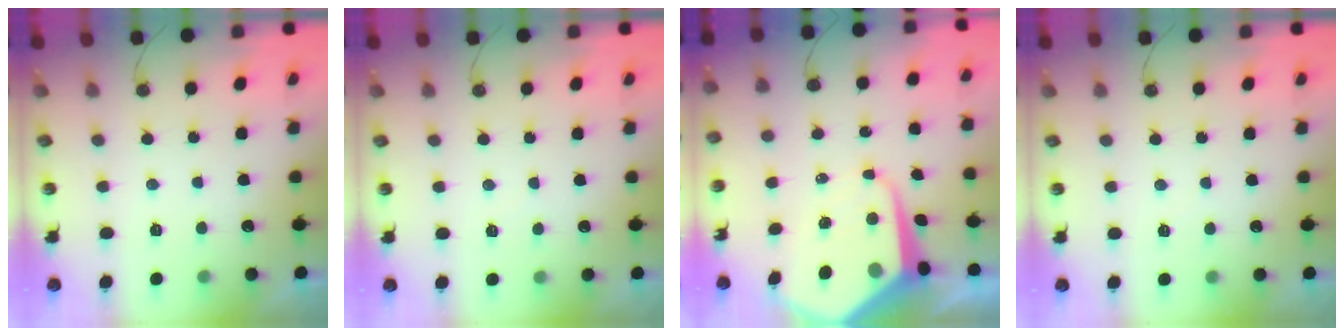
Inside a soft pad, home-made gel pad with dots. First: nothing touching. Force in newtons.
{"total": 2.6, "press": 2.6, "slide": 0.4}
{"total": 10.9, "press": 10.8, "slide": 0.8}
{"total": 2.9, "press": 2.9, "slide": 0.4}